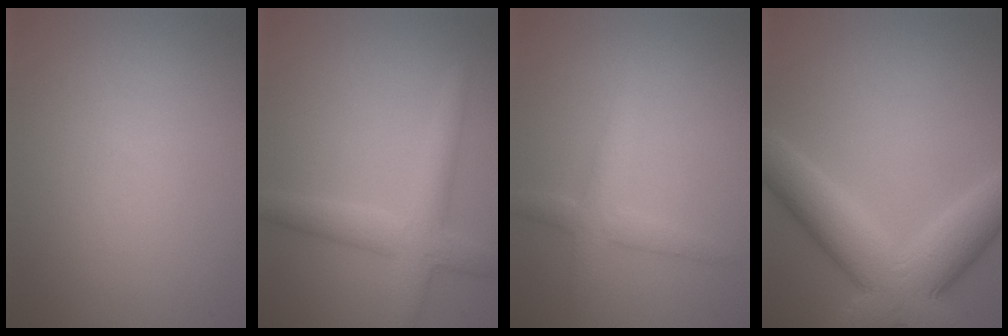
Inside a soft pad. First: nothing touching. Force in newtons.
{"total": 4.2, "press": 4.2, "slide": 0.3}
{"total": 2.9, "press": 2.9, "slide": 0.1}
{"total": 9.6, "press": 9.6, "slide": 0.4}